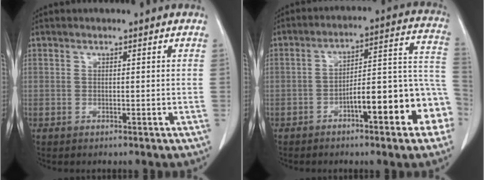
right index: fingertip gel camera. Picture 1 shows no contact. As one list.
[{"total": 14.7, "force": [-6.1, 3.1, 13.0], "torque": [-0.156, 0.047, -0.083]}]